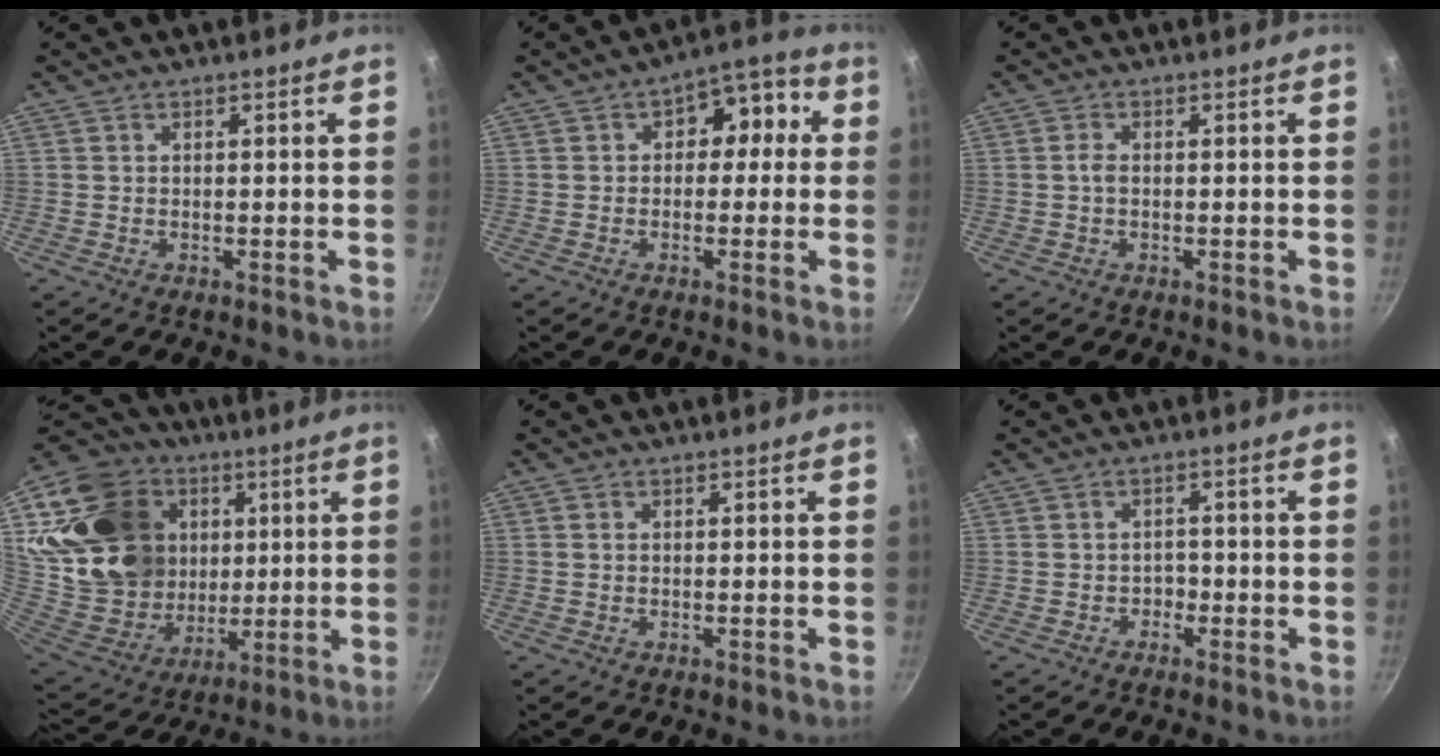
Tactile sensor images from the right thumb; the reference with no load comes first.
{"total": 8.3, "force": [1.1, 5.9, 5.7], "torque": [-0.022, 0.029, 0.001]}
{"total": 1.4, "force": [0.0, 0.8, 1.2], "torque": [-0.026, 0.004, -0.003]}
{"total": 27.3, "force": [8.4, 21.7, 14.2], "torque": [-0.248, -0.009, 0.173]}
{"total": 0.6, "force": [0.2, 0.4, 0.4], "torque": [-0.008, 0.001, 0.003]}
{"total": 1.4, "force": [-0.9, 1.0, 0.4], "torque": [0.009, 0.013, -0.013]}